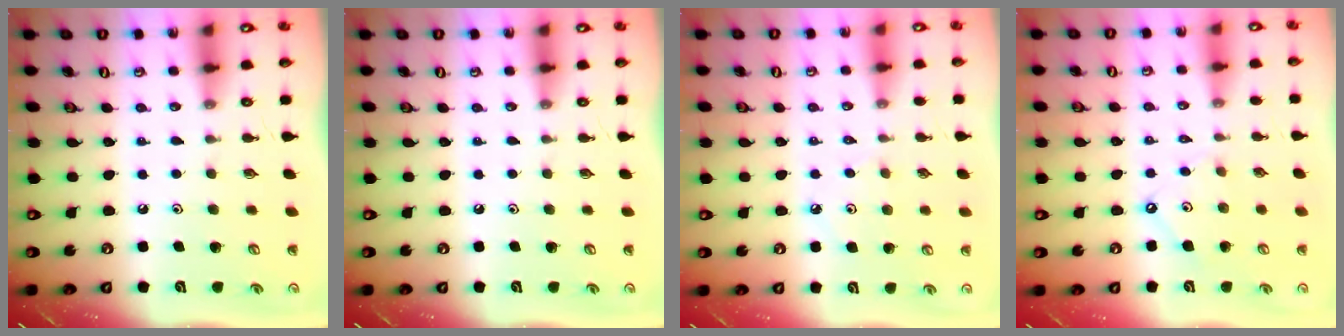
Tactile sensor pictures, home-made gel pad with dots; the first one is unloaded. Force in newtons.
{"total": 0.0}
{"total": 5.5, "press": 5.4, "slide": 0.9}
{"total": 5.0, "press": 4.9, "slide": 0.6}